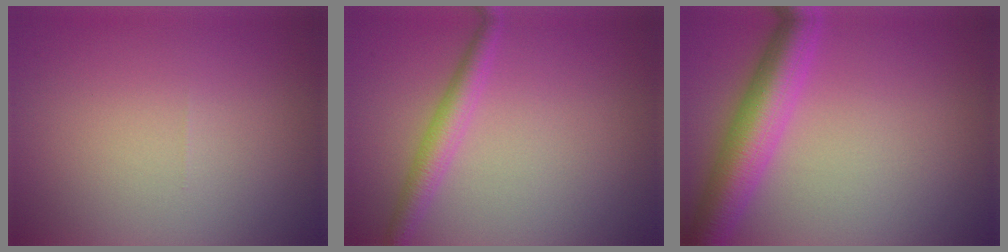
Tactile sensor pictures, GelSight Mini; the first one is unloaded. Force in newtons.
{"total": 2.6, "press": 2.6, "slide": 0.1}
{"total": 6.2, "press": 6.2, "slide": 0.1}